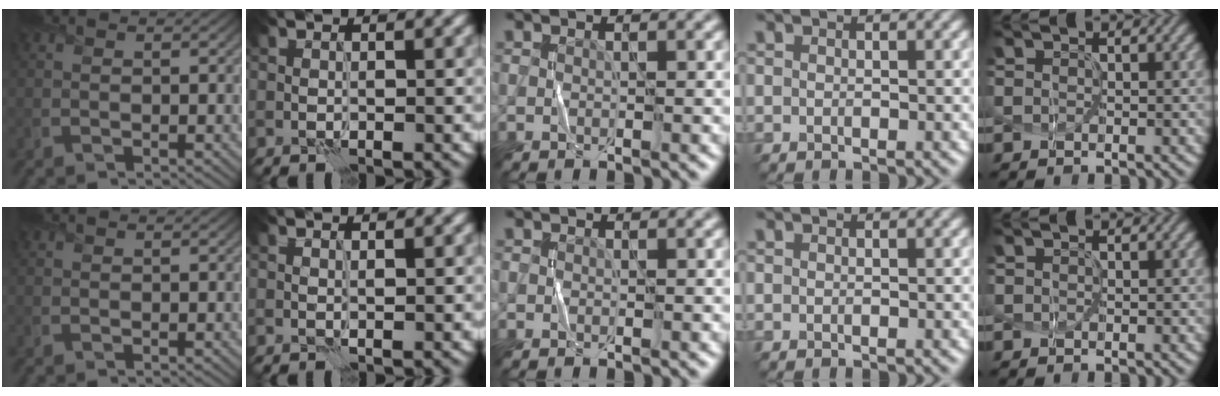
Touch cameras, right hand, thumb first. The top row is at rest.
{"index": {"total": 0.6, "force": [0.3, 0.0, 0.5], "torque": [-0.012, 0.000, 0.004]}}